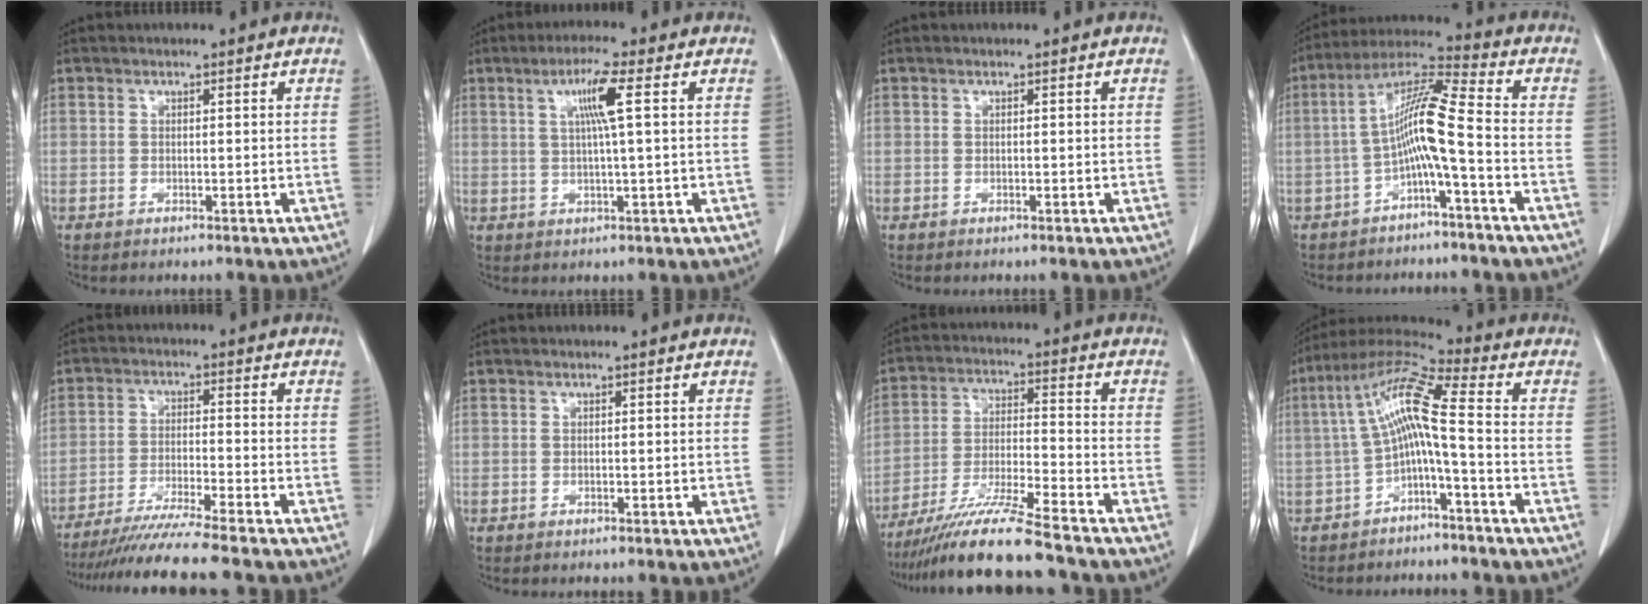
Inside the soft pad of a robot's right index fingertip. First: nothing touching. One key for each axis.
{"total": 6.0, "fx": 1.7, "fy": -0.2, "fz": 5.8, "tx": -0.106, "ty": 0.002, "tz": 0.033}
{"total": 0.0}
{"total": 9.9, "fx": -2.5, "fy": 0.0, "fz": 9.5, "tx": -0.181, "ty": 0.027, "tz": -0.050}
{"total": 13.4, "fx": -11.6, "fy": -0.7, "fz": 6.7, "tx": -0.101, "ty": -0.027, "tz": -0.186}
{"total": 0.0}
{"total": 15.4, "fx": -12.8, "fy": 0.2, "fz": 8.6, "tx": -0.167, "ty": -0.027, "tz": -0.222}
{"total": 9.9, "fx": -1.6, "fy": 0.9, "fz": 9.7, "tx": -0.192, "ty": 0.037, "tz": -0.033}